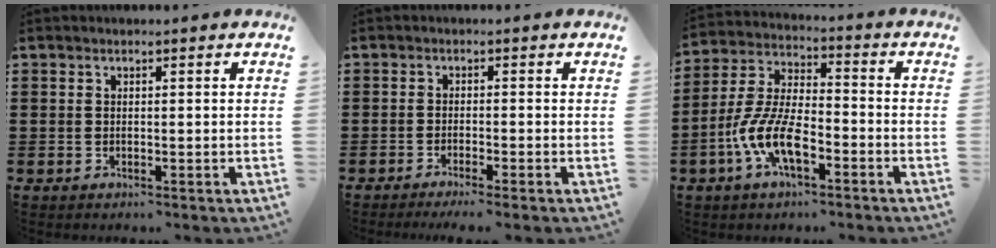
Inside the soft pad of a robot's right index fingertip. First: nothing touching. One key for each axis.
{"total": 1.3, "fx": -1.1, "fy": -0.2, "fz": 0.8, "tx": -0.013, "ty": -0.002, "tz": -0.019}
{"total": 9.1, "fx": -4.3, "fy": 3.5, "fz": 7.2, "tx": -0.176, "ty": -0.009, "tz": -0.084}